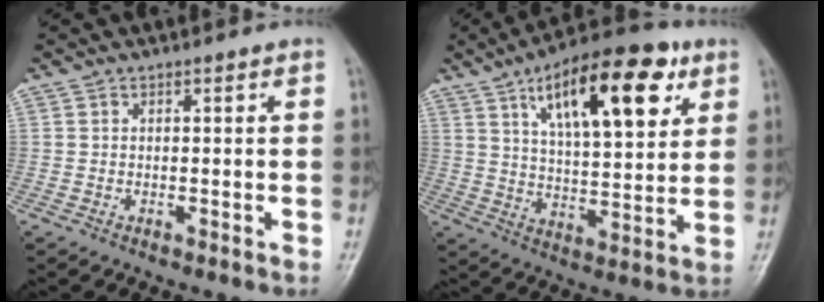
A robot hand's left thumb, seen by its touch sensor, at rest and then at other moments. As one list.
[{"total": 20.7, "force": [9.4, 8.3, 16.5], "torque": [-0.221, -0.022, 0.151]}]